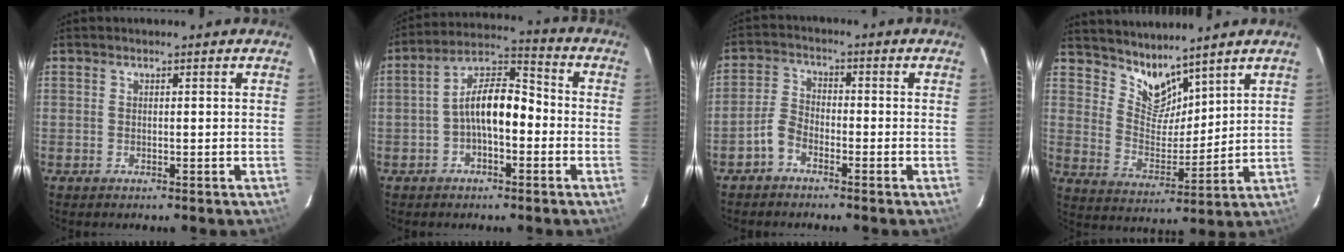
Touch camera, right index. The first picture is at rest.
{"total": 9.5, "force": [-2.1, 4.4, 8.1], "torque": [-0.153, 0.031, -0.040]}
{"total": 3.9, "force": [-2.6, 2.0, 2.0], "torque": [-0.049, 0.015, -0.056]}
{"total": 8.2, "force": [7.2, 3.0, 2.4], "torque": [-0.039, -0.005, 0.143]}